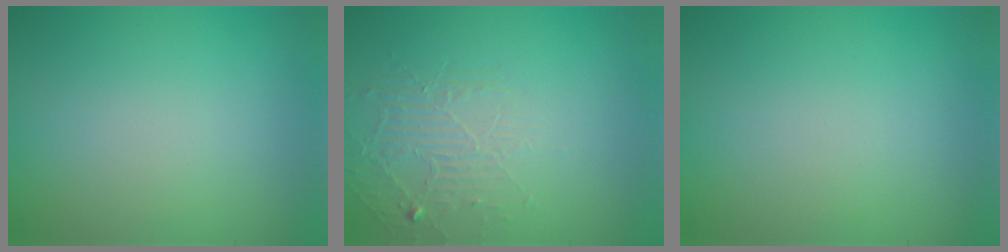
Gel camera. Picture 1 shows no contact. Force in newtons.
{"total": 1.8, "press": 0.8, "slide": 1.6}
{"total": 0.0}